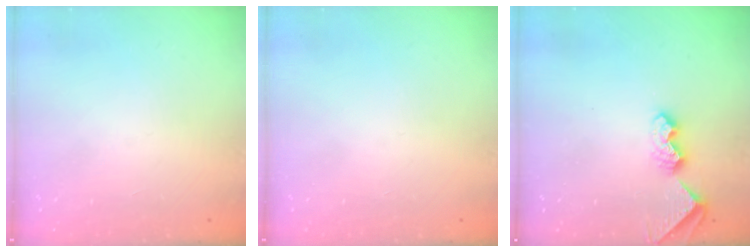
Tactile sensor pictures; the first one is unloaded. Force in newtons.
{"total": 0.0}
{"total": 8.2, "press": 8.2, "slide": 0.4}